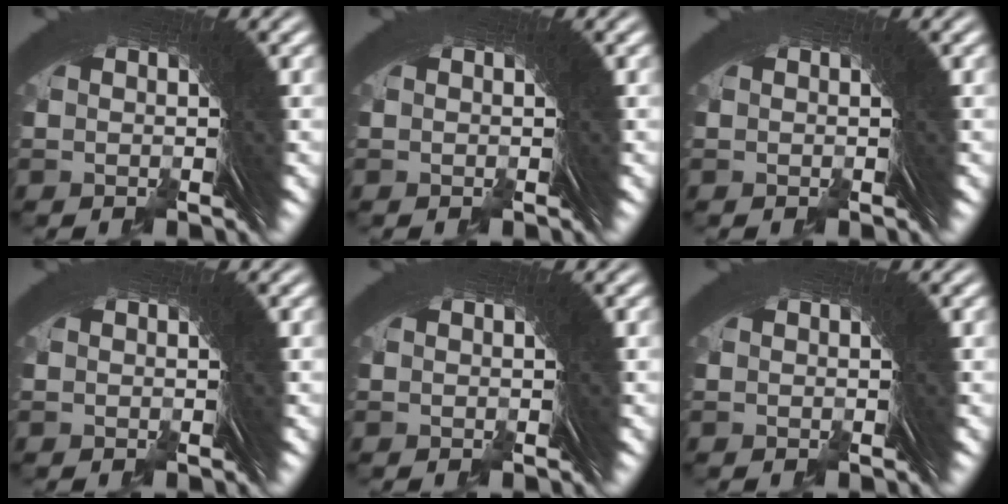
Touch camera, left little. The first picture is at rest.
{"total": 0.0}
{"total": 0.0}
{"total": 0.0}
{"total": 0.0}
{"total": 0.0}